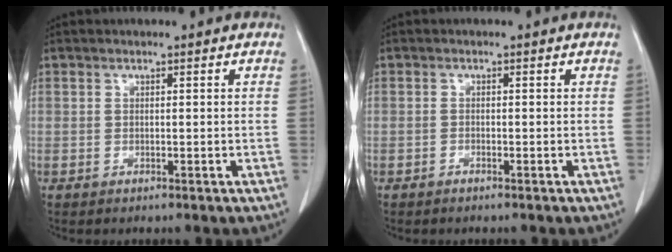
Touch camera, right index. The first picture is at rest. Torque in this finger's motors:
{"motor_torque": [0.09, -0.07, 0.04, 0.00]}